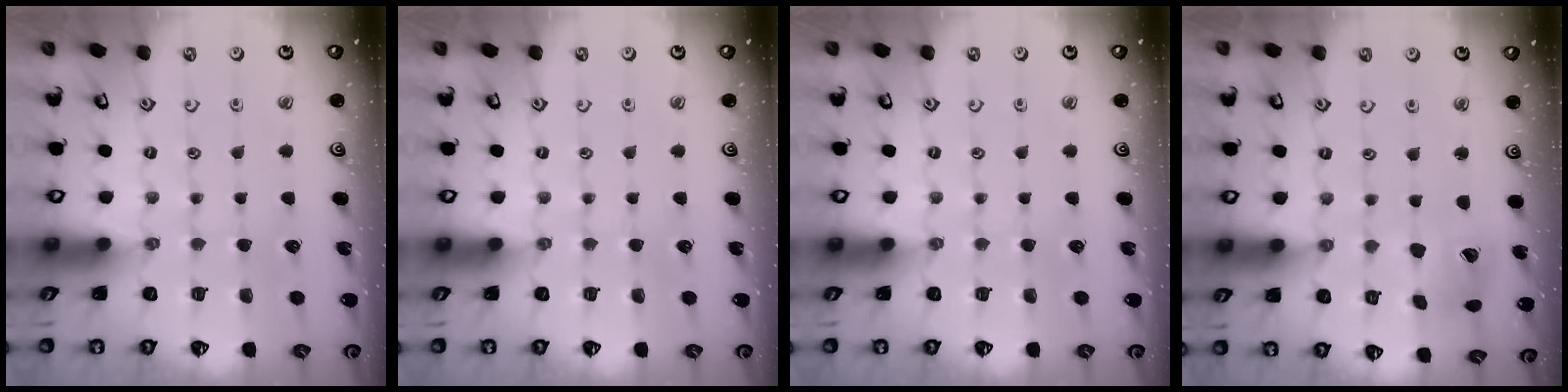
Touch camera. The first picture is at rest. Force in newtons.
{"total": 0.0}
{"total": 0.0}
{"total": 8.6, "press": 8.5, "slide": 1.2}